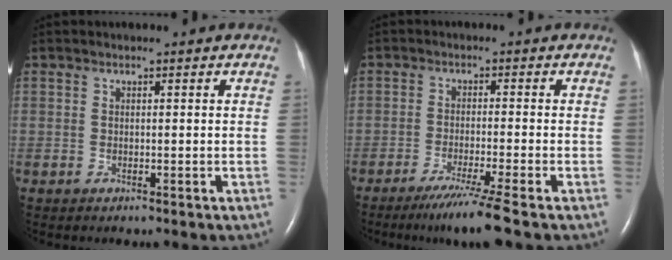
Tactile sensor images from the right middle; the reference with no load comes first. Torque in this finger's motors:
{"motor_torque": [0.86, -0.67, 0.11, 0.06]}